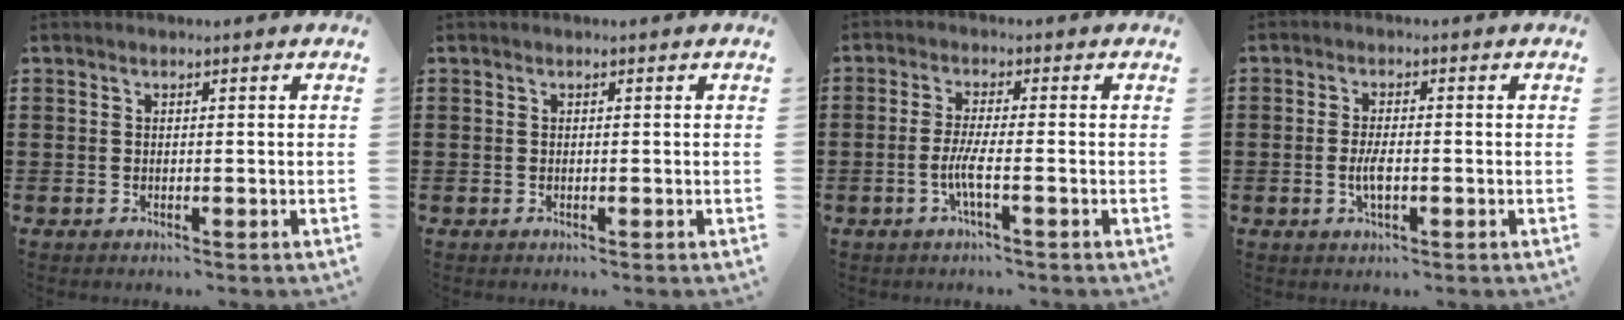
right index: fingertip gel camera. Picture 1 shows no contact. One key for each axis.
{"total": 0.0}
{"total": 4.2, "fx": -1.6, "fy": 0.3, "fz": 3.9, "tx": -0.088, "ty": -0.008, "tz": -0.039}
{"total": 3.4, "fx": -0.8, "fy": 1.1, "fz": 3.1, "tx": -0.063, "ty": 0.000, "tz": -0.017}